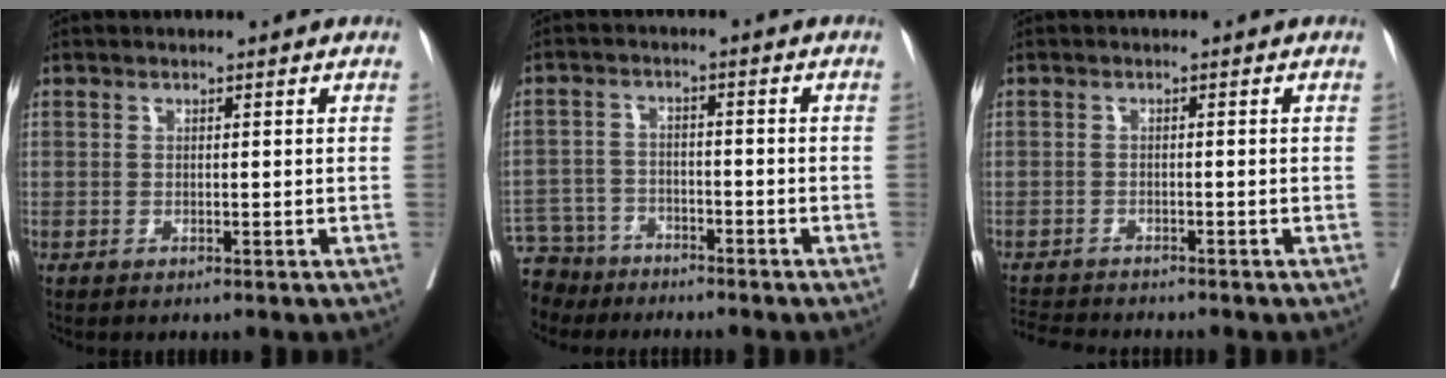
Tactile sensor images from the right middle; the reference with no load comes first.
{"total": 7.9, "force": [-7.1, 3.5, 0.4], "torque": [-0.016, -0.001, -0.124]}
{"total": 5.2, "force": [-5.0, 0.4, 1.3], "torque": [-0.017, -0.012, -0.082]}